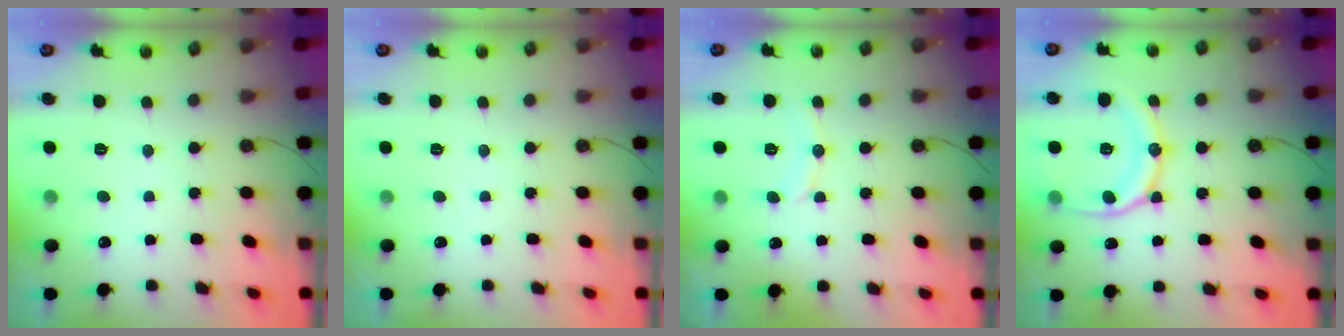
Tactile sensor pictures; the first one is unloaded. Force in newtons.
{"total": 0.0}
{"total": 6.8, "press": 6.8, "slide": 0.5}
{"total": 16.1, "press": 16.0, "slide": 1.9}